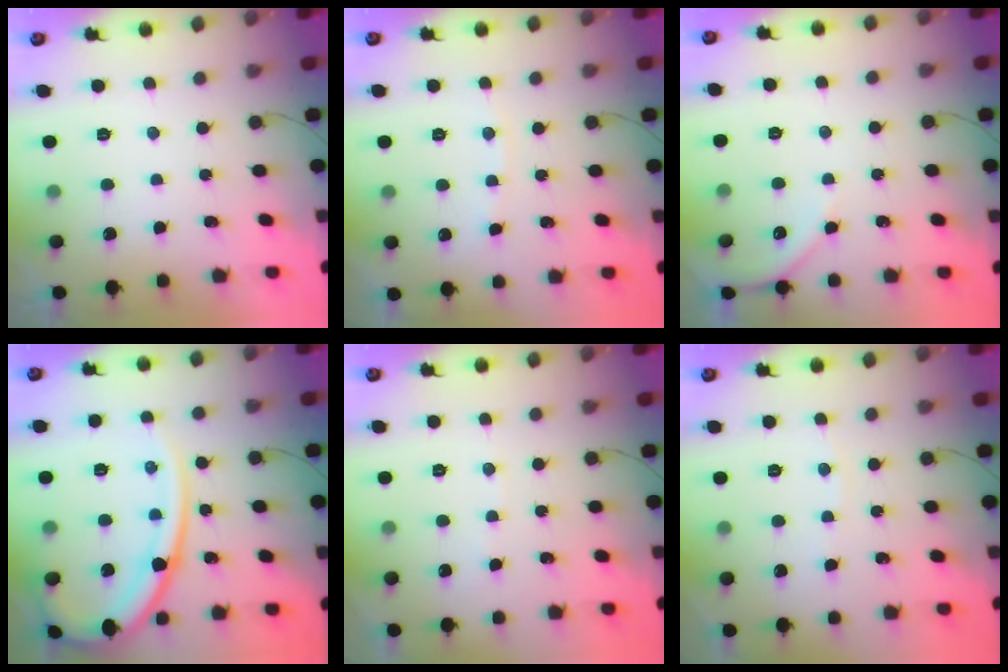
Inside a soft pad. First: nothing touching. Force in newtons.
{"total": 3.0, "press": 3.0, "slide": 0.4}
{"total": 3.3, "press": 3.3, "slide": 0.5}
{"total": 16.6, "press": 16.5, "slide": 2.1}
{"total": 3.1, "press": 3.0, "slide": 0.4}
{"total": 2.0, "press": 2.0, "slide": 0.3}